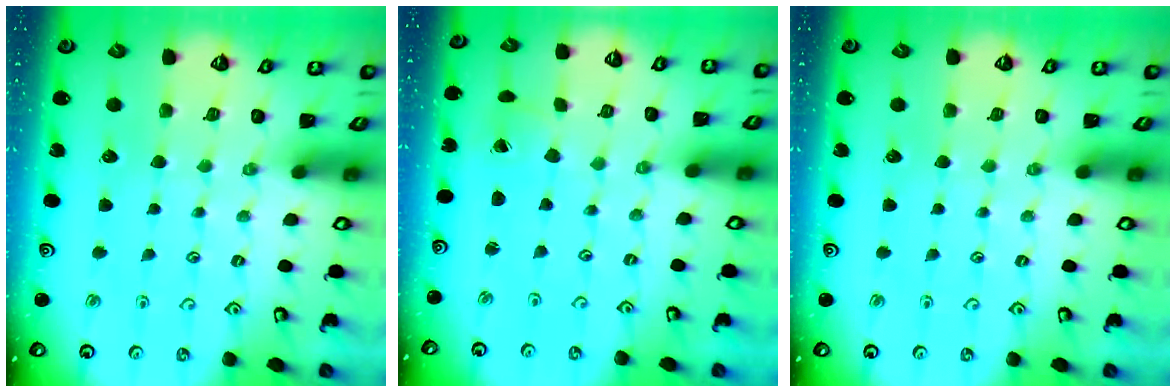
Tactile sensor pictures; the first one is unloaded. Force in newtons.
{"total": 0.8, "press": 0.8, "slide": 0.1}
{"total": 0.0}